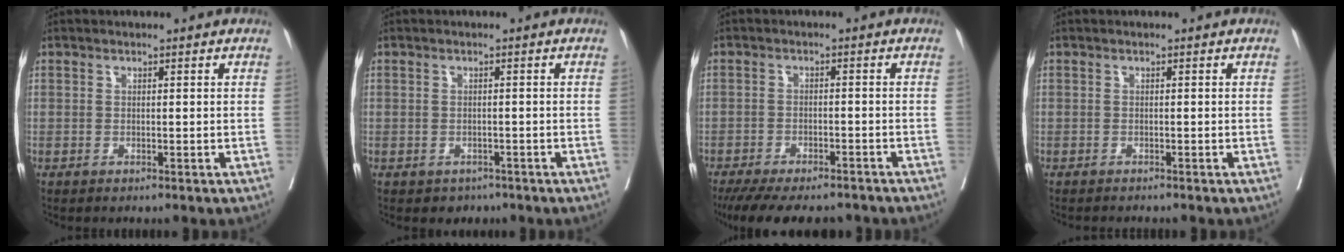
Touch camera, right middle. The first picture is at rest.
{"total": 2.4, "force": [-1.6, 1.7, 0.2], "torque": [-0.005, 0.004, -0.021]}
{"total": 14.5, "force": [-12.3, 4.3, 6.3], "torque": [-0.136, -0.016, -0.169]}
{"total": 1.8, "force": [-1.7, 0.1, 0.5], "torque": [-0.008, -0.003, -0.022]}